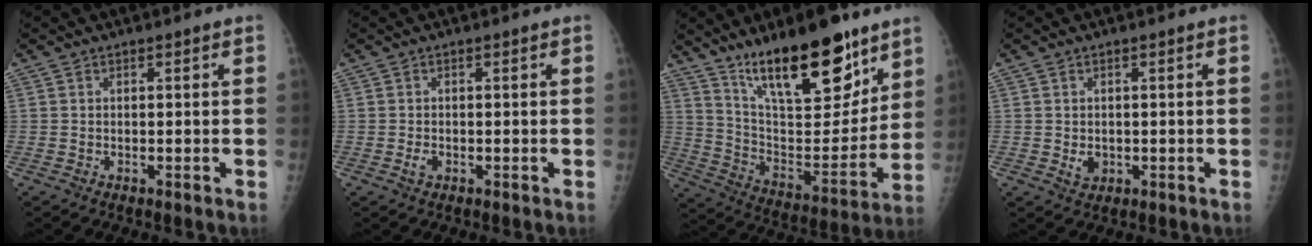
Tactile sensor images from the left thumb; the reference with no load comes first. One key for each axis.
{"total": 1.5, "fx": -0.5, "fy": 1.0, "fz": 1.0, "tx": -0.016, "ty": 0.000, "tz": -0.008}
{"total": 23.3, "fx": 15.6, "fy": 7.9, "fz": 15.3, "tx": -0.199, "ty": -0.081, "tz": 0.268}
{"total": 2.4, "fx": -0.2, "fy": 2.0, "fz": 1.4, "tx": -0.015, "ty": -0.001, "tz": 0.004}